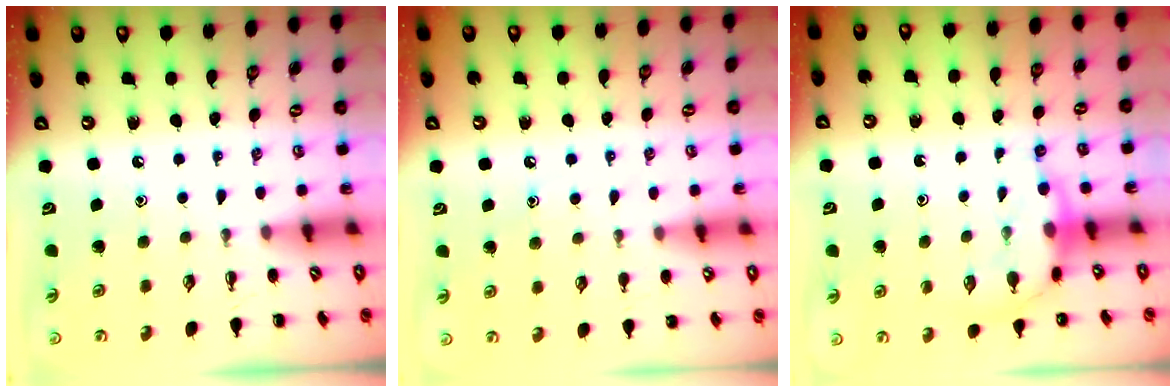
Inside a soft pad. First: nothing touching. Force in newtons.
{"total": 5.9, "press": 5.7, "slide": 1.7}
{"total": 7.3, "press": 7.2, "slide": 1.1}